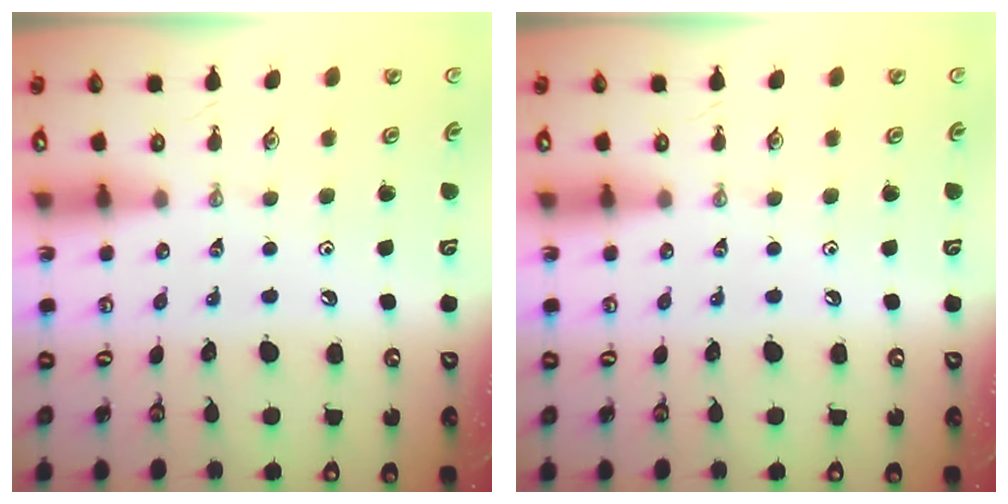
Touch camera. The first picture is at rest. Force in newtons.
{"total": 0.0}